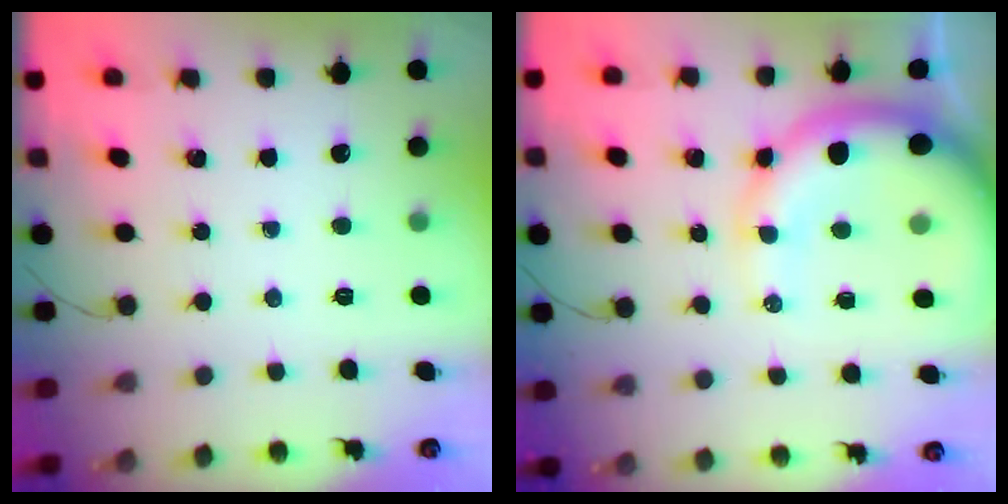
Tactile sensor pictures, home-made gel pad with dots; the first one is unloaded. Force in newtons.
{"total": 15.0, "press": 14.6, "slide": 3.1}